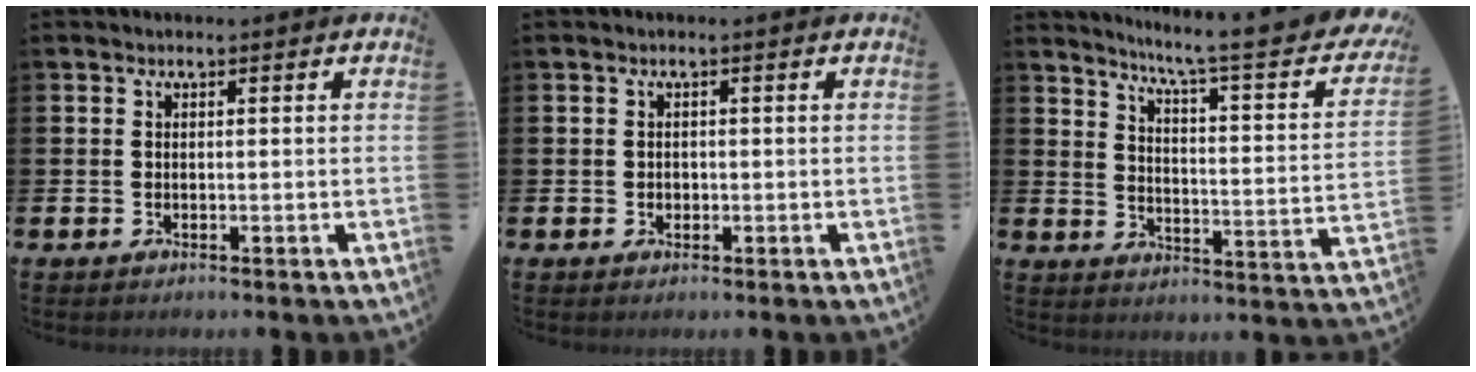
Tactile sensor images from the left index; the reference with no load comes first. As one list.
[{"total": 0.8, "force": [0.2, 0.8, 0.2], "torque": [0.006, 0.003, 0.000]}, {"total": 6.3, "force": [5.0, 0.2, 3.8], "torque": [-0.065, -0.055, 0.068]}]